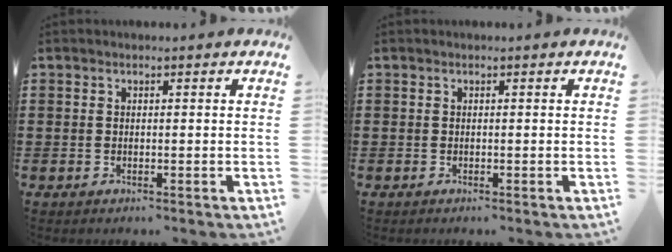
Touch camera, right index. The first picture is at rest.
{"total": 0.0}